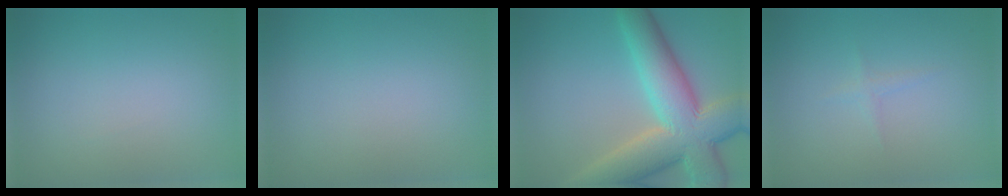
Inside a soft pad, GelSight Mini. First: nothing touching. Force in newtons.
{"total": 0.0}
{"total": 11.5, "press": 11.5, "slide": 0.7}
{"total": 0.7, "press": 0.7, "slide": 0.1}